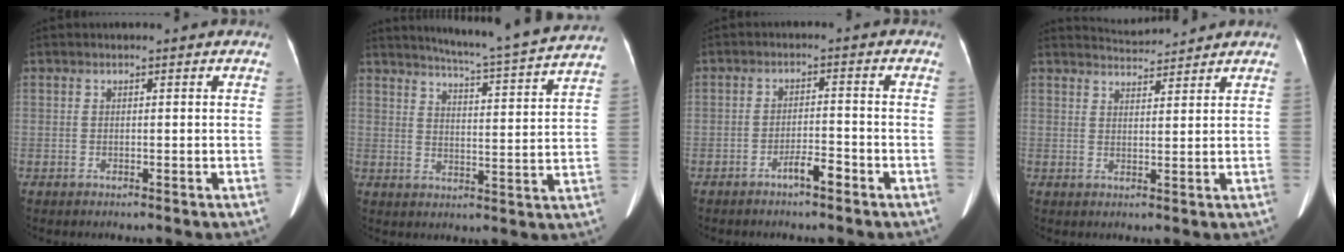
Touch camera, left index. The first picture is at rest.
{"total": 17.1, "force": [15.7, -1.3, 6.6], "torque": [-0.113, -0.042, 0.195]}
{"total": 3.1, "force": [-2.3, 0.4, 2.1], "torque": [-0.034, 0.002, -0.043]}
{"total": 4.0, "force": [3.9, -0.3, -0.4], "torque": [-0.006, 0.010, 0.067]}